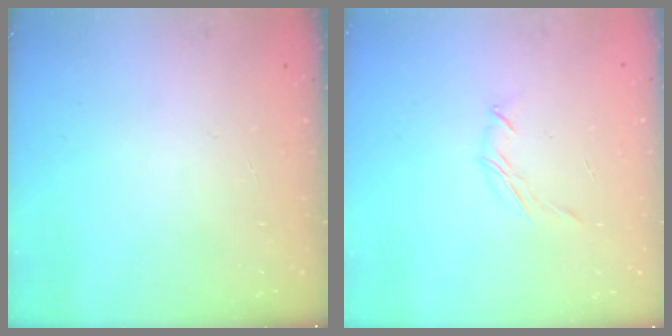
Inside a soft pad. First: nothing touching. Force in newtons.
{"total": 3.6, "press": 3.5, "slide": 0.8}